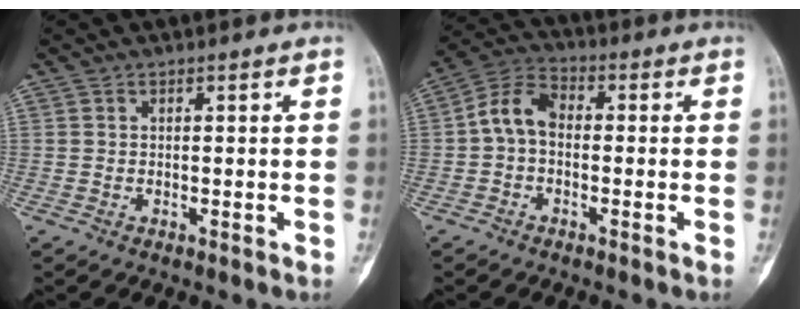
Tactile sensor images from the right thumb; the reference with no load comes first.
{"total": 7.3, "force": [-0.4, 4.9, 5.3], "torque": [-0.092, 0.025, -0.021]}